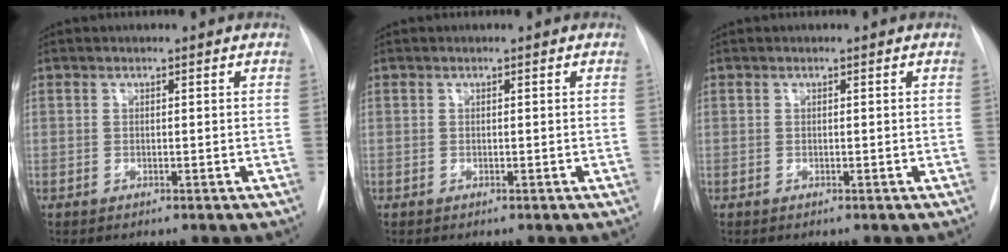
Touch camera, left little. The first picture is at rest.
{"total": 0.0}
{"total": 0.0}